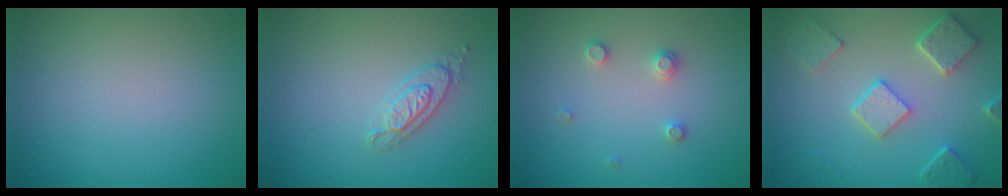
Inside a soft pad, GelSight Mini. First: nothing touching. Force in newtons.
{"total": 2.1, "press": 2.1, "slide": 0.5}
{"total": 1.5, "press": 1.5, "slide": 0.2}
{"total": 4.8, "press": 3.9, "slide": 2.9}